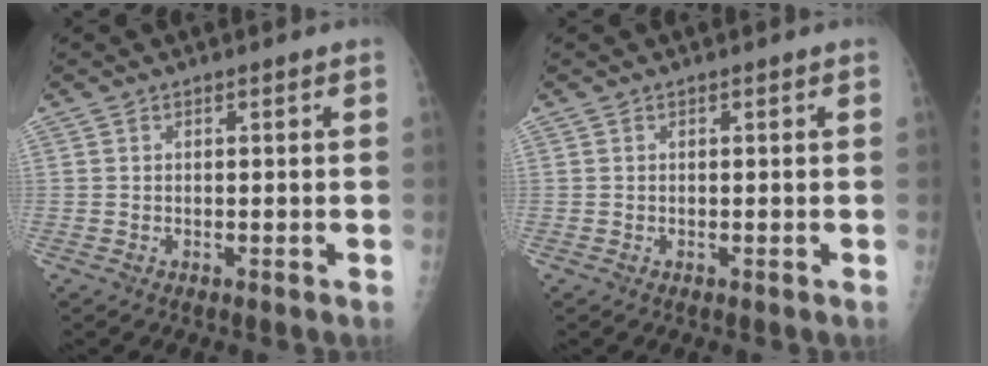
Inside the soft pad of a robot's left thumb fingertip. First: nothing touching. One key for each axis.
{"total": 0.0}